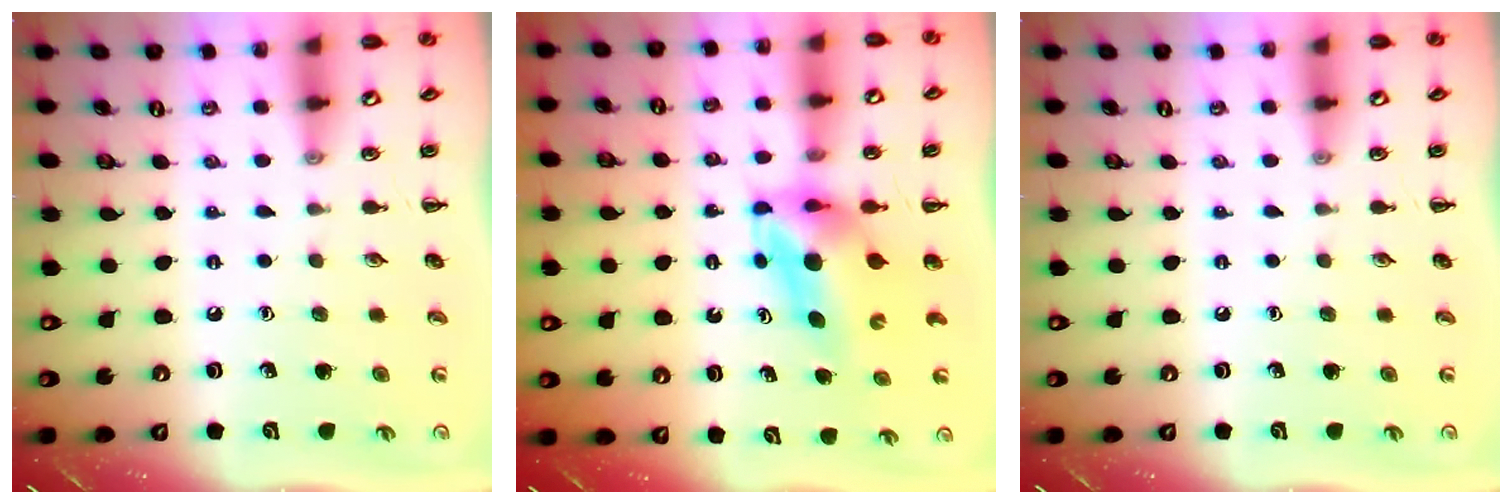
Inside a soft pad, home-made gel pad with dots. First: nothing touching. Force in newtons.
{"total": 5.2, "press": 5.1, "slide": 1.0}
{"total": 0.0}